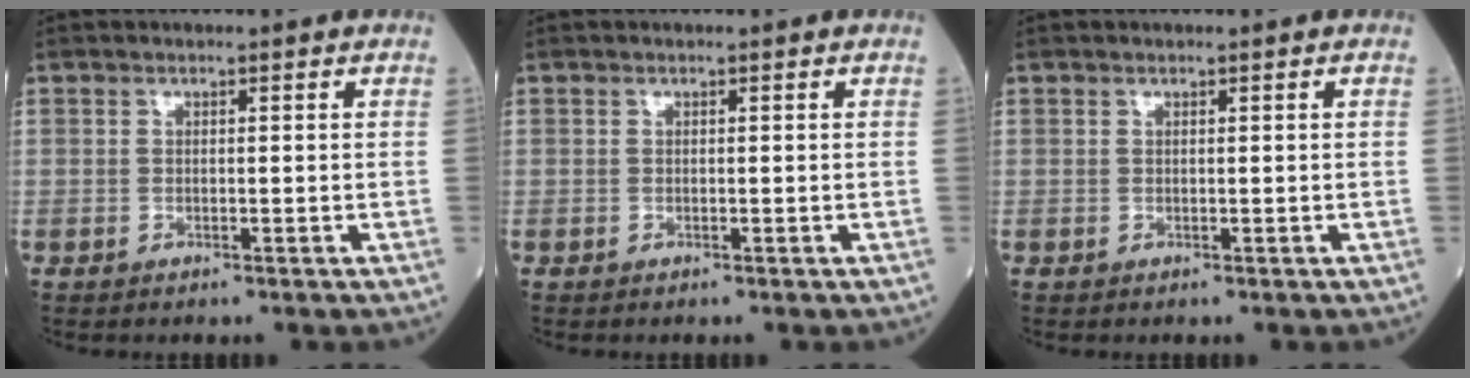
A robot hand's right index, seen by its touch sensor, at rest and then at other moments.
{"total": 0.0}
{"total": 0.0}